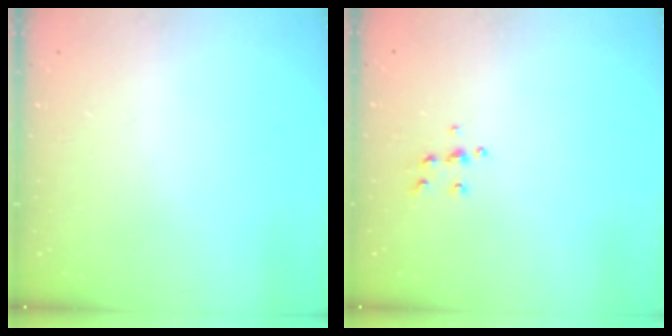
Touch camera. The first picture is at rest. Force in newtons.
{"total": 5.5, "press": 5.5, "slide": 0.5}